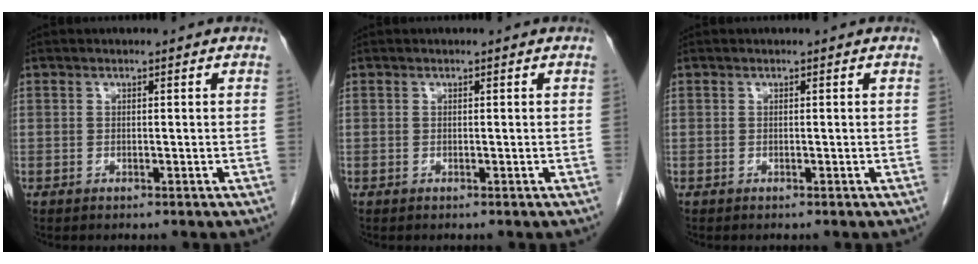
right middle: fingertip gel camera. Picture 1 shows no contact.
{"total": 0.0}
{"total": 0.0}